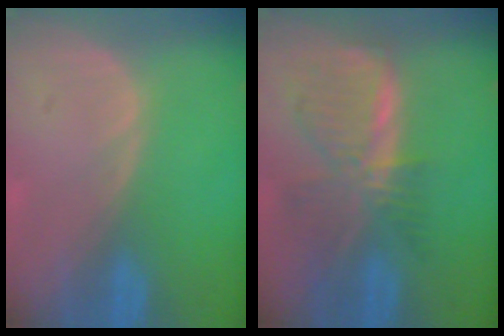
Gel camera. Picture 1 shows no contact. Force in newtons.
{"total": 8.4, "press": 7.3, "slide": 4.0}